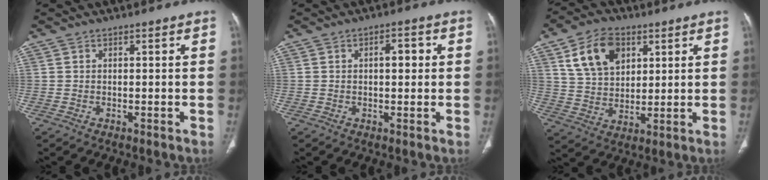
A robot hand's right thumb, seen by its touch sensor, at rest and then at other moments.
{"total": 3.5, "force": [0.5, 1.6, 3.0], "torque": [-0.038, 0.006, 0.007]}
{"total": 12.2, "force": [5.3, 8.2, 7.3], "torque": [-0.106, -0.013, 0.102]}